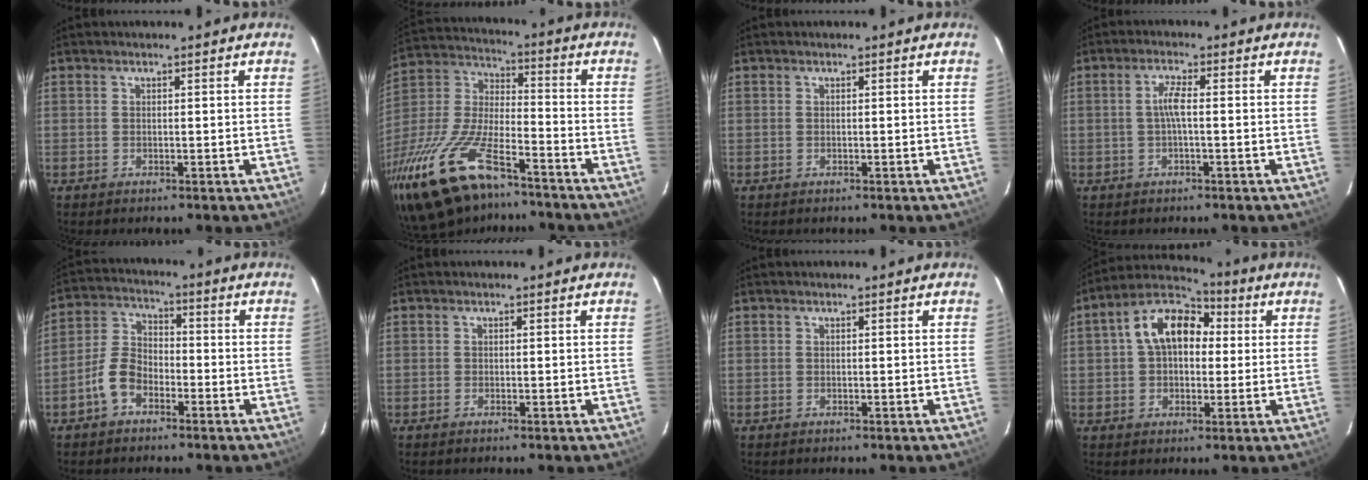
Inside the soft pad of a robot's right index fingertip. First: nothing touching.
{"total": 24.7, "force": [-16.8, 8.9, 15.9], "torque": [-0.339, -0.040, -0.301]}
{"total": 0.0}
{"total": 2.9, "force": [-0.3, 0.2, 2.8], "torque": [-0.059, 0.006, -0.005]}
{"total": 6.7, "force": [-3.9, 4.1, 3.7], "torque": [-0.081, 0.018, -0.079]}
{"total": 0.0}
{"total": 0.0}
{"total": 11.7, "force": [2.1, 7.8, 8.4], "torque": [-0.149, 0.043, 0.029]}